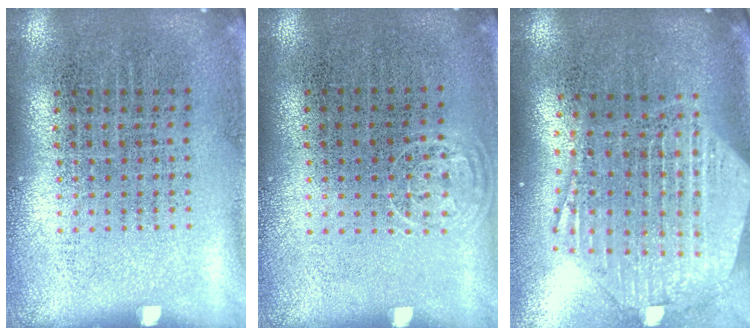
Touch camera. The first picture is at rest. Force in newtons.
{"total": 0.8, "press": 0.6, "slide": 0.5}
{"total": 2.7, "press": 2.2, "slide": 1.6}